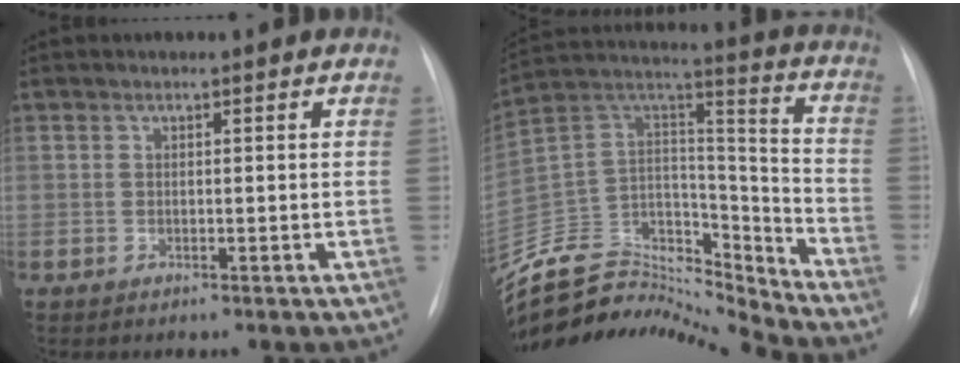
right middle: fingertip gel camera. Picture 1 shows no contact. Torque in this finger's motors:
{"motor_torque": [-0.14, -0.55, -0.02, -0.02]}